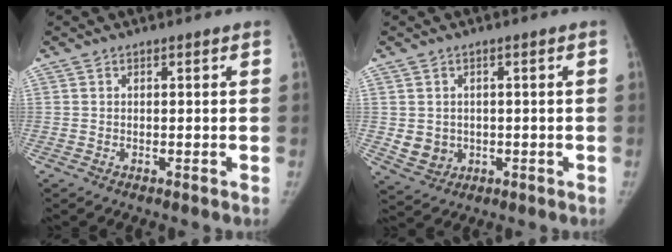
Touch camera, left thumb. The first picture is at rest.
{"total": 4.6, "force": [-0.3, 4.2, 1.8], "torque": [-0.014, 0.002, 0.009]}